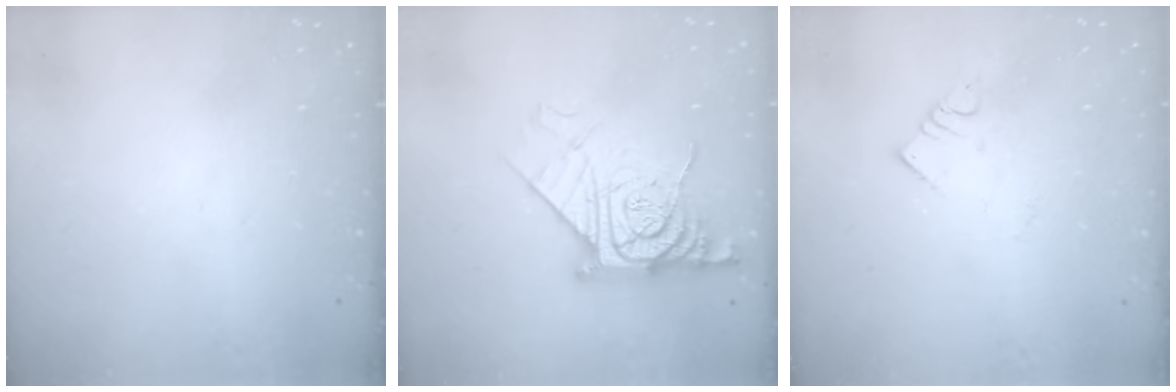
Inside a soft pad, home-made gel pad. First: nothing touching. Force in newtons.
{"total": 13.8, "press": 13.7, "slide": 1.5}
{"total": 2.4, "press": 2.3, "slide": 0.5}